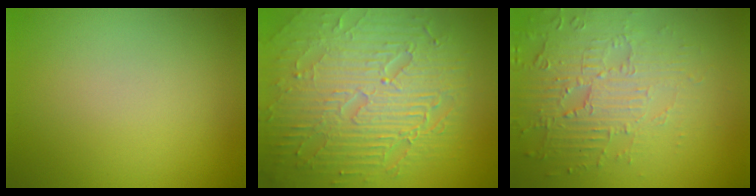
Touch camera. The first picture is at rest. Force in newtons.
{"total": 10.2, "press": 6.6, "slide": 7.7}
{"total": 4.1, "press": 3.9, "slide": 1.2}